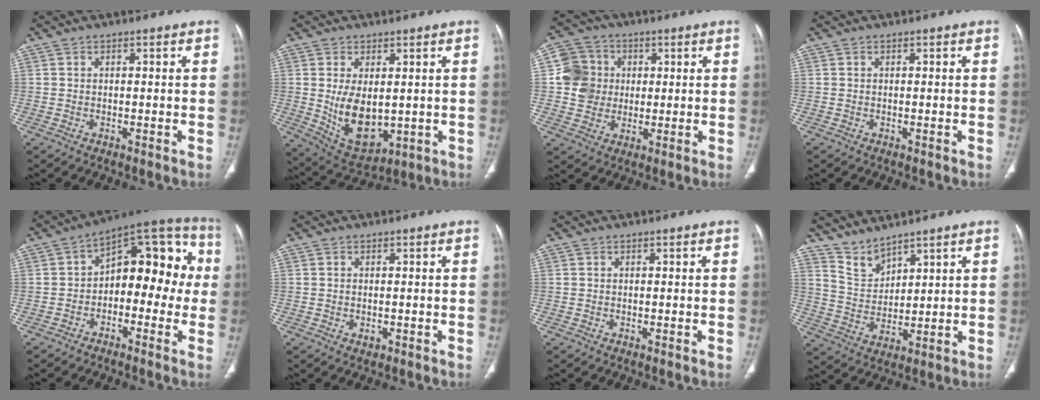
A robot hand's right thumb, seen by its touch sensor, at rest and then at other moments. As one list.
[{"total": 11.0, "force": [0.1, 6.4, 8.9], "torque": [-0.135, -0.017, 0.029]}, {"total": 9.6, "force": [1.0, 9.1, 3.1], "torque": [-0.033, 0.009, 0.015]}, {"total": 0.0}, {"total": 15.5, "force": [-0.6, 9.4, 12.4], "torque": [-0.106, 0.058, -0.026]}, {"total": 1.2, "force": [-0.3, 0.8, 0.8], "torque": [-0.013, -0.002, -0.001]}, {"total": 0.0}, {"total": 5.7, "force": [5.3, 1.5, 1.4], "torque": [-0.023, -0.039, 0.124]}]